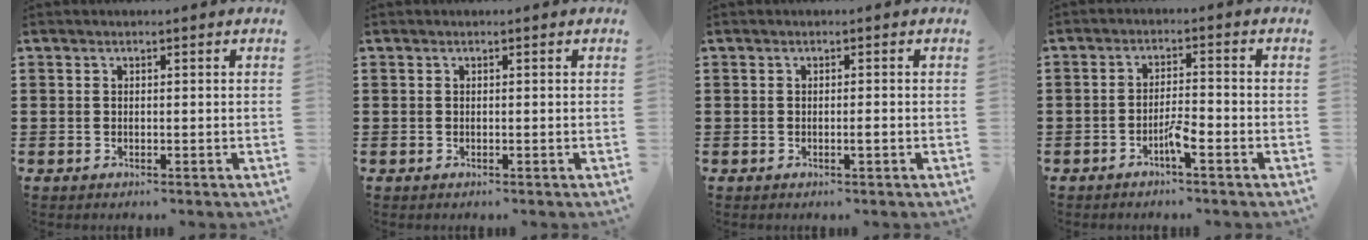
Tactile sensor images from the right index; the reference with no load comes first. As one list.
[{"total": 0.0}, {"total": 0.9, "force": [-0.4, 0.1, 0.8], "torque": [-0.015, -0.004, -0.006]}, {"total": 3.3, "force": [-1.9, 0.5, 2.7], "torque": [-0.062, -0.002, -0.039]}]